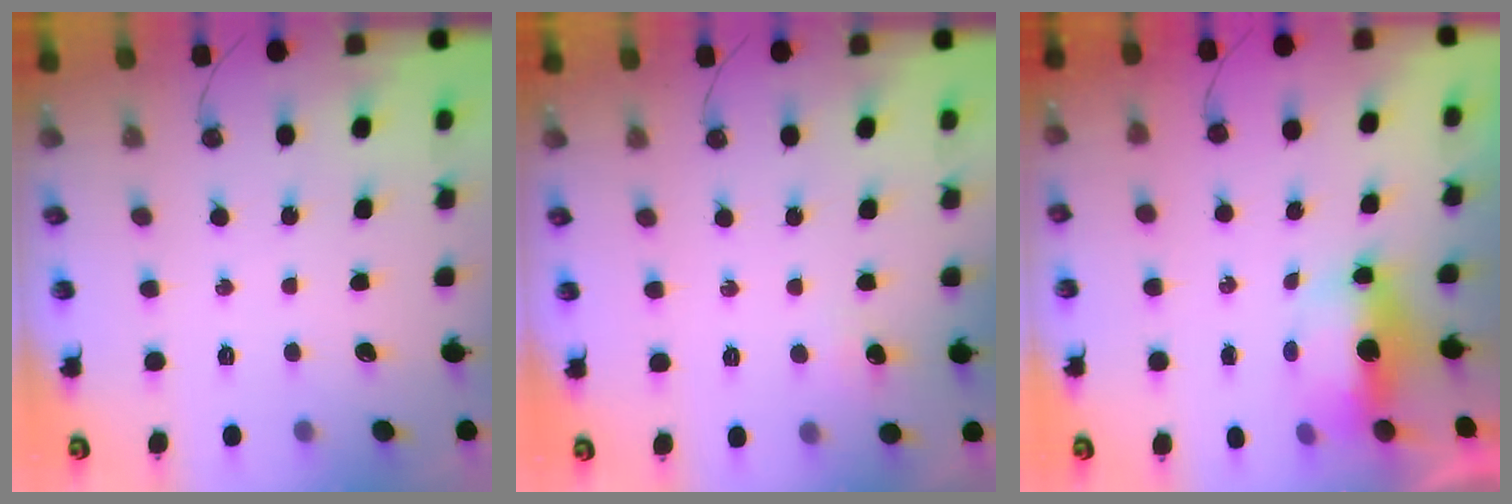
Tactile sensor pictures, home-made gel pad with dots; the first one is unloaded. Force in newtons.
{"total": 11.1, "press": 3.6, "slide": 10.5}
{"total": 6.6, "press": 6.5, "slide": 1.1}